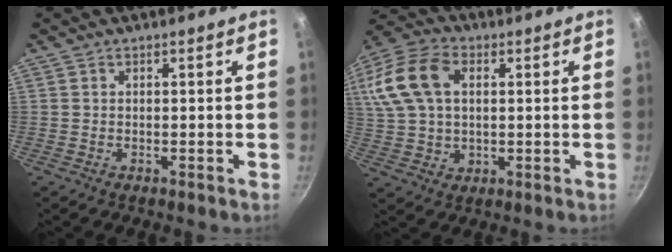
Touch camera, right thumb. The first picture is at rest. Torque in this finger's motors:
{"motor_torque": [-0.63, 1.21, 0.55, -0.50, 0.14]}